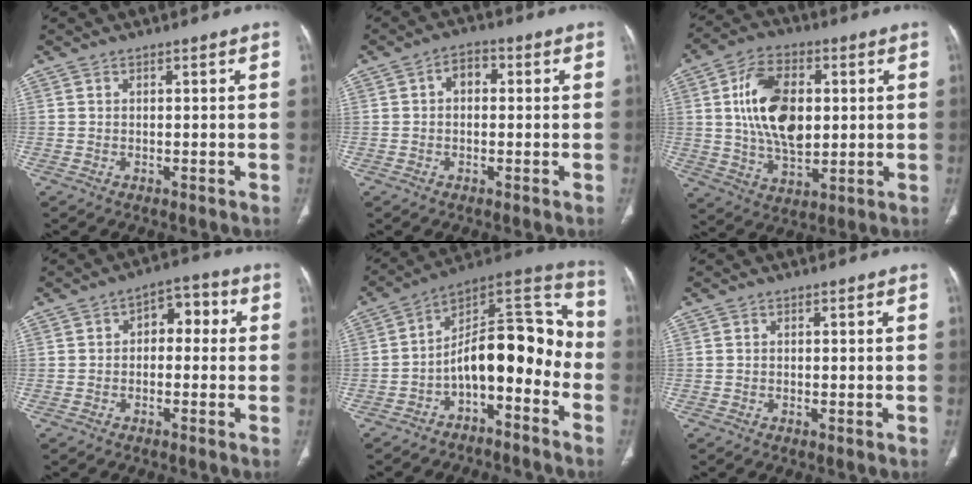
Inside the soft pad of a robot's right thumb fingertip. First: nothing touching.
{"total": 3.9, "force": [0.4, 2.8, 2.7], "torque": [-0.031, 0.015, -0.002]}
{"total": 15.8, "force": [2.4, 9.5, 12.4], "torque": [-0.200, -0.004, 0.045]}
{"total": 6.1, "force": [0.4, 4.0, 4.6], "torque": [-0.034, 0.027, -0.006]}
{"total": 15.9, "force": [-5.6, 7.8, 12.7], "torque": [-0.159, 0.113, -0.092]}
{"total": 0.7, "force": [-0.2, 0.2, 0.7], "torque": [-0.014, -0.002, -0.003]}